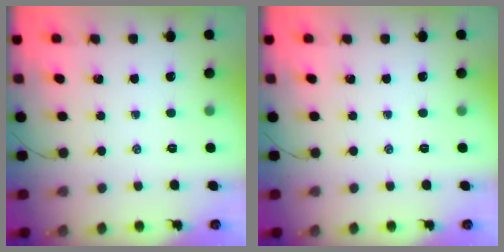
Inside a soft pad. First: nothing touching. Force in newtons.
{"total": 0.0}